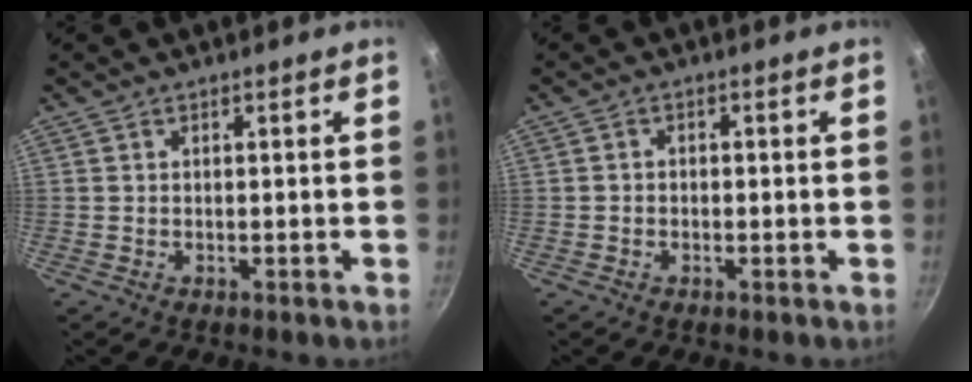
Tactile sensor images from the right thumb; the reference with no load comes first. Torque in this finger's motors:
{"motor_torque": [-0.32, -0.35, -0.33, -0.03, -0.02]}